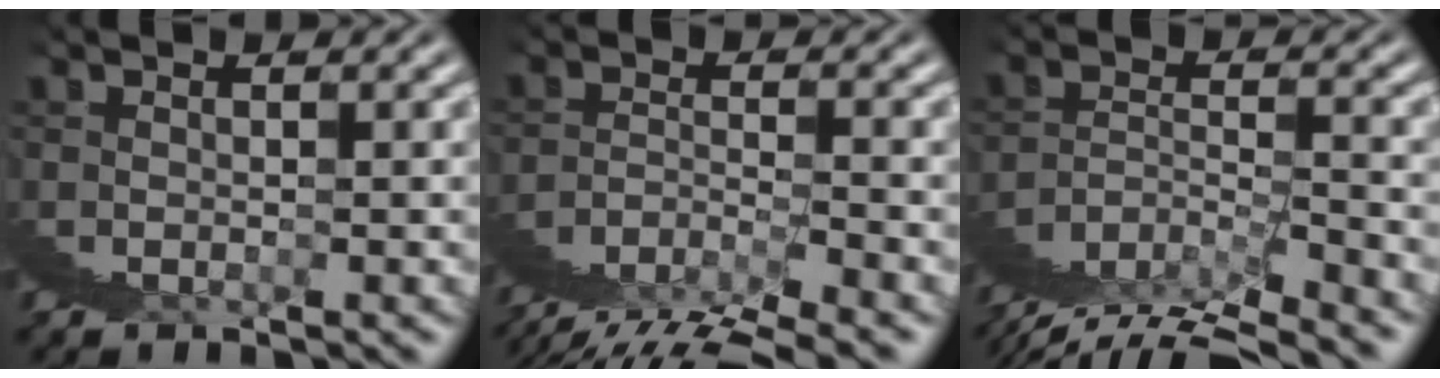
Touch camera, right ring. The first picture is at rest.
{"total": 2.8, "force": [0.6, 1.9, 2.0], "torque": [-0.028, 0.020, -0.008]}
{"total": 2.5, "force": [0.3, 1.5, 2.0], "torque": [-0.018, 0.012, -0.012]}